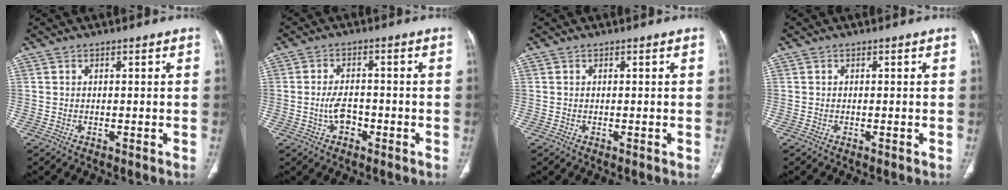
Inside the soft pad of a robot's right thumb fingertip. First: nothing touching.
{"total": 4.0, "force": [-1.4, 2.5, 2.8], "torque": [-0.047, 0.015, -0.024]}
{"total": 0.0}
{"total": 0.0}